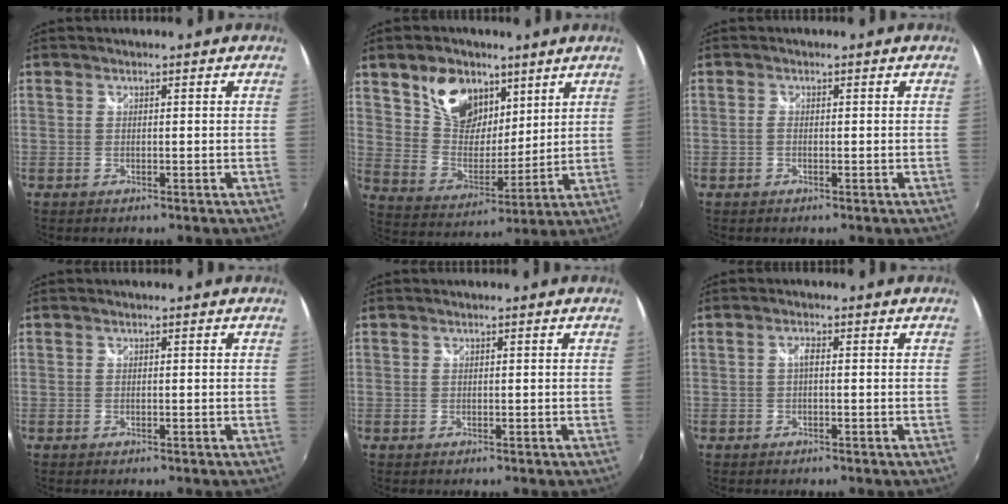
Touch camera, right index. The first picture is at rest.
{"total": 13.8, "force": [8.1, 8.9, 6.8], "torque": [-0.133, 0.018, 0.159]}
{"total": 0.7, "force": [-0.2, 0.3, 0.6], "torque": [-0.015, 0.001, -0.006]}
{"total": 0.0}
{"total": 0.0}
{"total": 1.3, "force": [-0.2, 0.4, 1.2], "torque": [-0.023, 0.005, -0.005]}